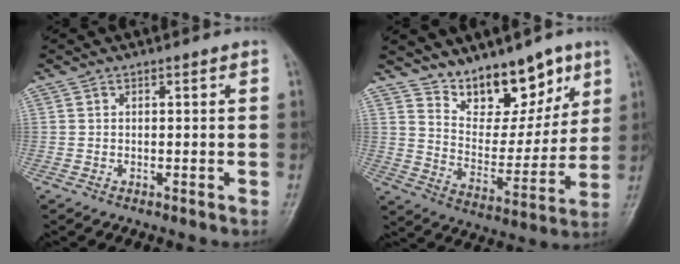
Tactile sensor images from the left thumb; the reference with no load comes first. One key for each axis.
{"total": 13.7, "fx": 9.8, "fy": 6.9, "fz": 6.7, "tx": -0.055, "ty": -0.072, "tz": 0.174}